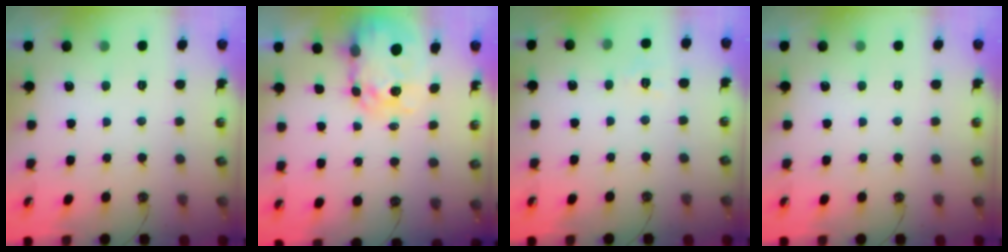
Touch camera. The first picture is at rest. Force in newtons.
{"total": 9.2, "press": 9.1, "slide": 0.8}
{"total": 6.0, "press": 6.0, "slide": 0.7}
{"total": 0.0}